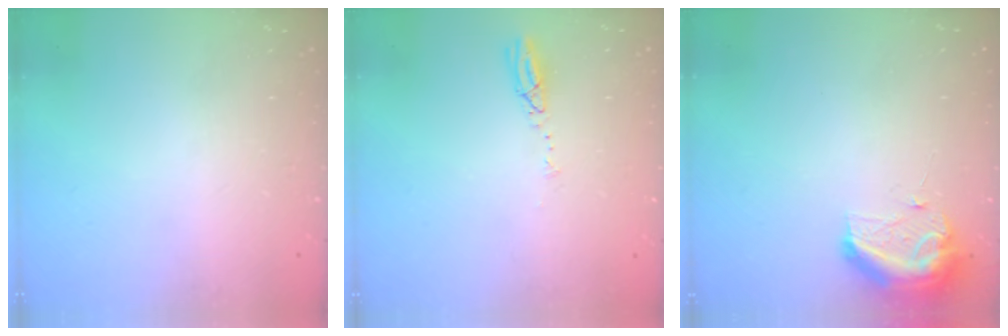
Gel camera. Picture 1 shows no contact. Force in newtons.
{"total": 3.6, "press": 3.6, "slide": 0.2}
{"total": 11.1, "press": 11.0, "slide": 1.2}